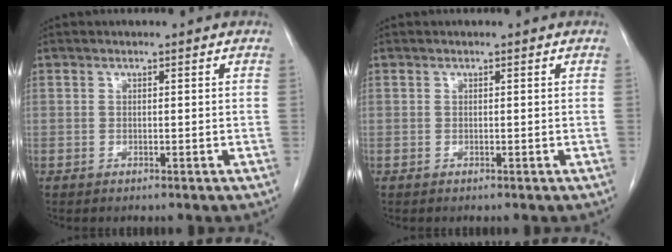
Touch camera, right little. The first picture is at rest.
{"total": 0.0}